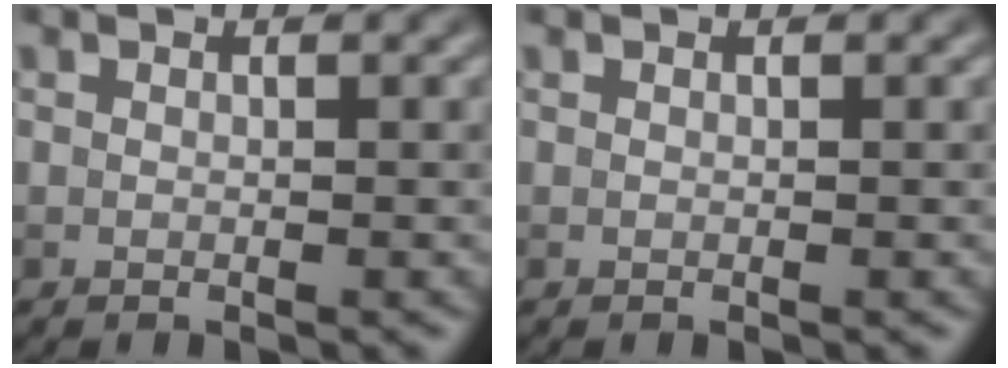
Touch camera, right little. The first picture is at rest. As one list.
[{"total": 0.0}]